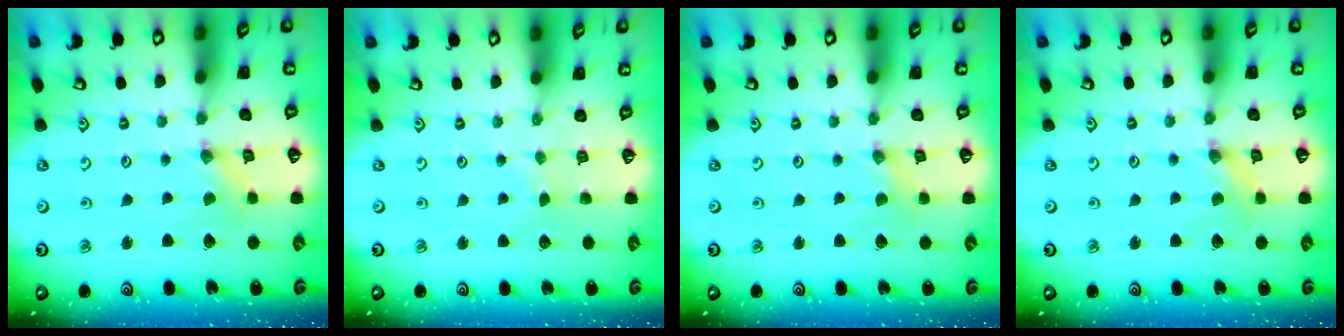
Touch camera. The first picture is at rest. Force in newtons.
{"total": 1.2, "press": 1.2, "slide": 0.2}
{"total": 0.9, "press": 0.9, "slide": 0.2}
{"total": 0.8, "press": 0.8, "slide": 0.2}